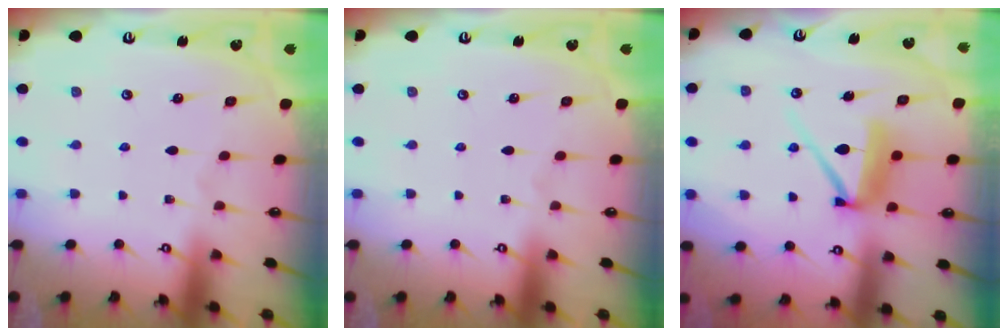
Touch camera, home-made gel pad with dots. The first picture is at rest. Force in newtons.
{"total": 0.0}
{"total": 9.2, "press": 9.2, "slide": 0.5}